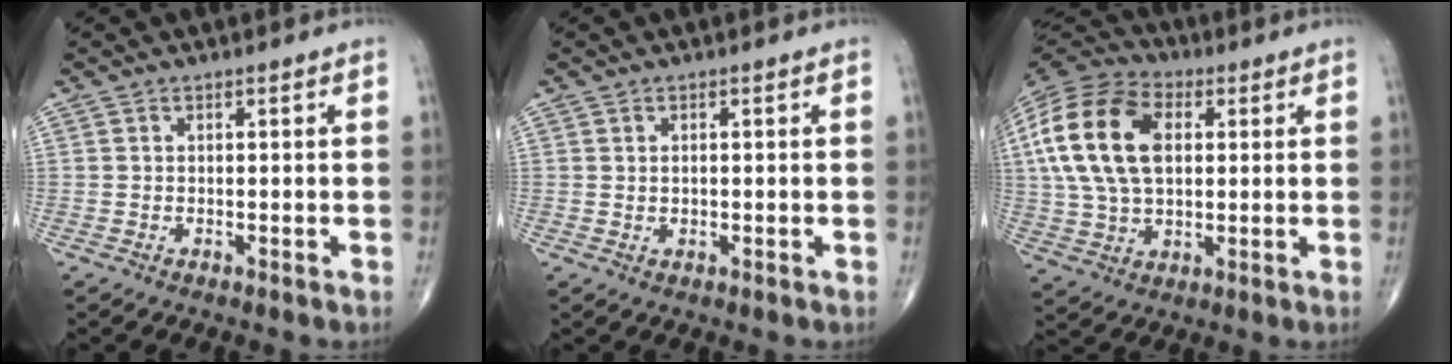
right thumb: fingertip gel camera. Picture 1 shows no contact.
{"total": 0.9, "force": [0.1, 0.6, 0.7], "torque": [-0.011, -0.003, 0.003]}
{"total": 20.0, "force": [3.5, 12.4, 15.2], "torque": [-0.303, 0.009, 0.058]}